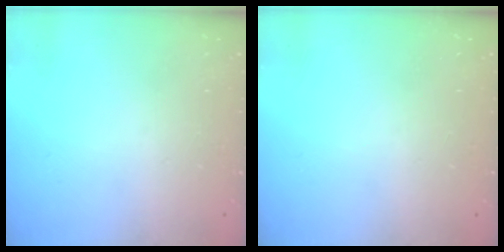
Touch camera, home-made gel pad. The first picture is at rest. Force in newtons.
{"total": 0.0}